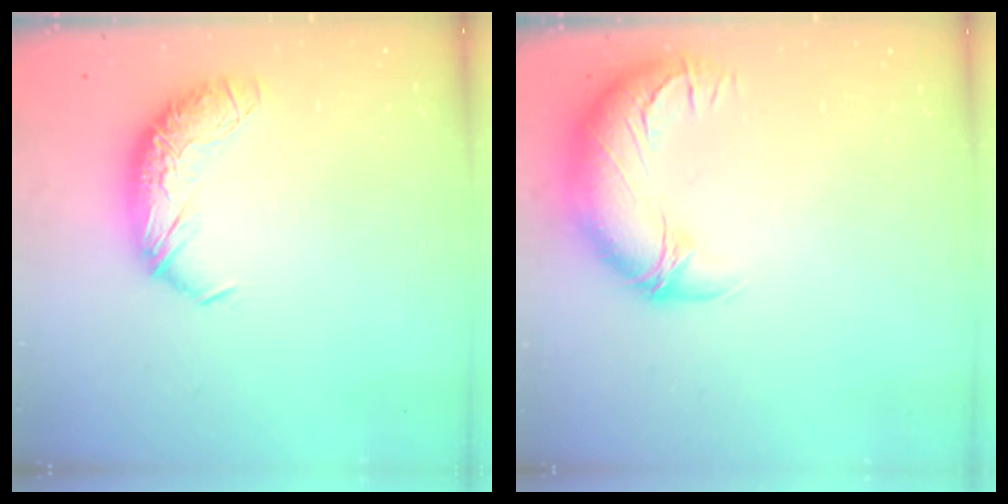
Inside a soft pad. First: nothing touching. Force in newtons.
{"total": 3.0, "press": 0.9, "slide": 2.8}